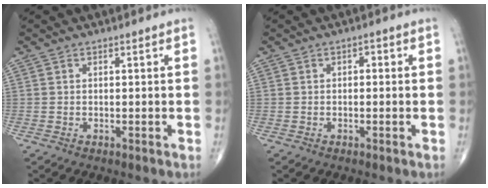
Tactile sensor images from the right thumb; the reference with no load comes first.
{"total": 1.2, "force": [0.1, 0.8, 1.0], "torque": [-0.007, 0.003, -0.003]}